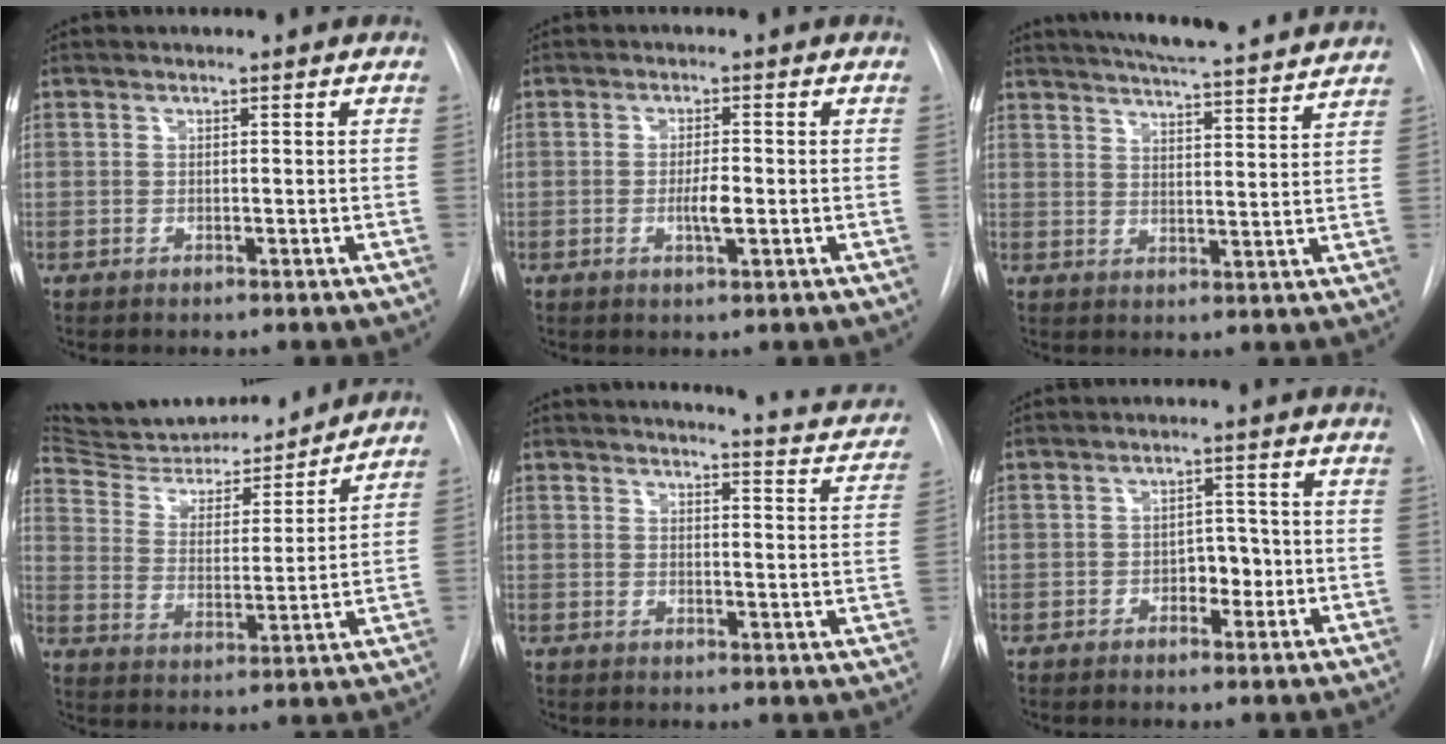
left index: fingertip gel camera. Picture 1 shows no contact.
{"total": 3.0, "force": [-0.6, 0.5, 2.9], "torque": [-0.054, -0.002, -0.009]}
{"total": 19.4, "force": [17.9, 1.3, 7.4], "torque": [-0.118, -0.006, 0.233]}
{"total": 20.6, "force": [19.2, 4.6, 5.9], "torque": [-0.102, -0.004, 0.294]}
{"total": 13.7, "force": [13.3, 1.2, 3.0], "torque": [-0.025, -0.062, 0.131]}
{"total": 3.4, "force": [-1.0, 2.1, 2.5], "torque": [-0.028, 0.006, -0.013]}